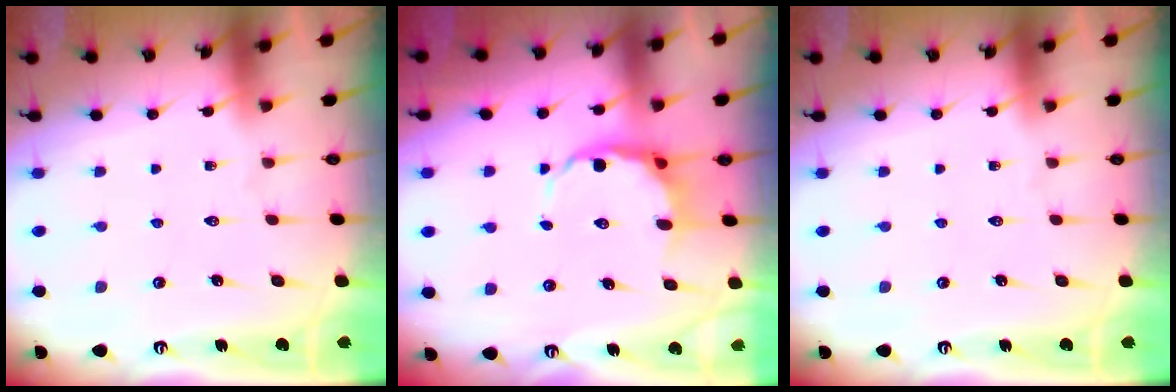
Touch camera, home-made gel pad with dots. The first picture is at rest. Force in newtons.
{"total": 6.6, "press": 6.1, "slide": 2.5}
{"total": 0.0}